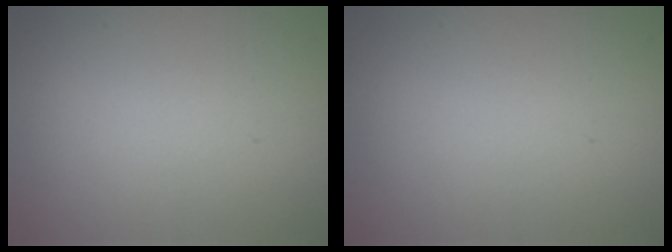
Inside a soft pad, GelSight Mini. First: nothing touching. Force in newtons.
{"total": 0.0}